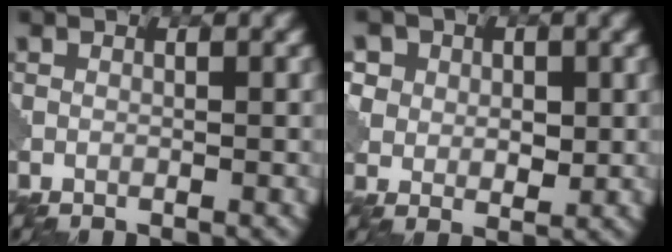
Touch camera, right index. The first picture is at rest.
{"total": 3.3, "force": [1.2, 2.8, 1.2], "torque": [-0.037, -0.001, 0.025]}